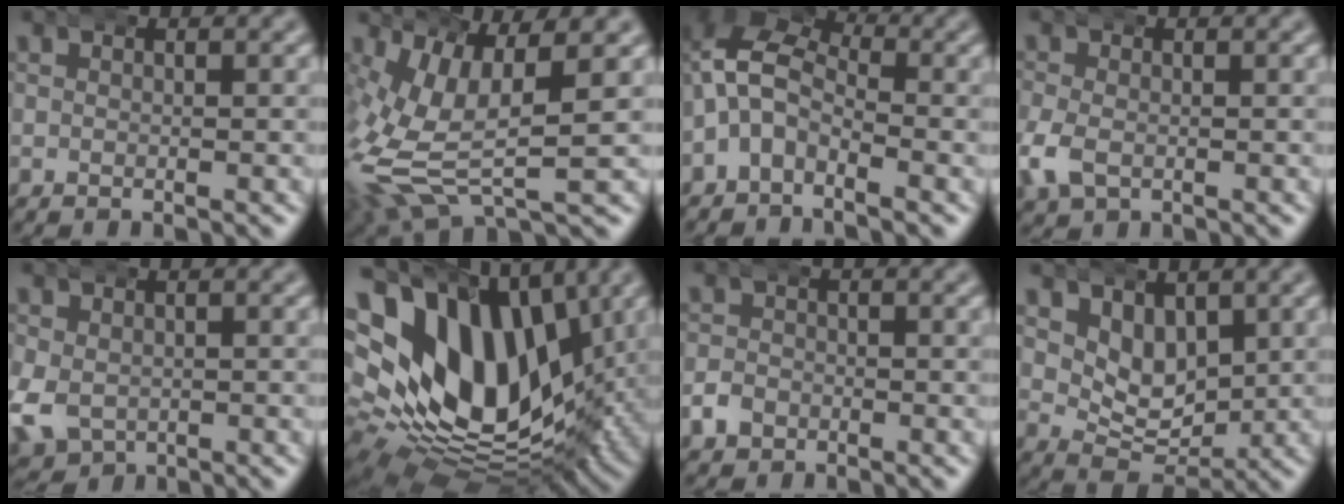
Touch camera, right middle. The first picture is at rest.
{"total": 10.5, "force": [-0.2, 6.5, 8.3], "torque": [-0.182, -0.028, 0.013]}
{"total": 8.4, "force": [0.2, 7.2, 4.4], "torque": [-0.087, 0.002, -0.023]}
{"total": 3.0, "force": [-0.8, 2.3, 1.8], "torque": [-0.058, -0.006, -0.009]}
{"total": 5.4, "force": [-1.4, 4.7, 2.4], "torque": [-0.073, -0.034, -0.006]}
{"total": 23.3, "force": [1.9, 16.5, 16.3], "torque": [-0.286, -0.019, 0.033]}
{"total": 1.9, "force": [-1.0, 1.6, 0.5], "torque": [-0.012, 0.004, -0.024]}
{"total": 5.2, "force": [1.5, 3.8, 3.3], "torque": [-0.056, -0.012, 0.026]}